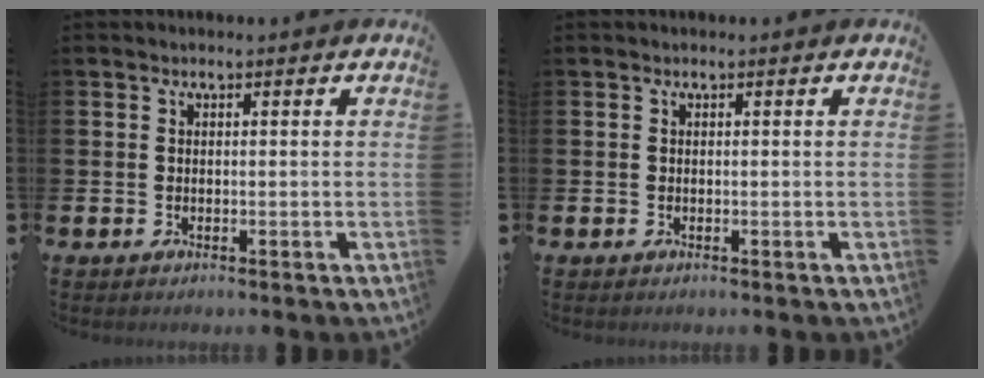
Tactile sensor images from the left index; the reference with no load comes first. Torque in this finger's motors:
{"motor_torque": [0.00, 0.00, 0.01, 0.00]}